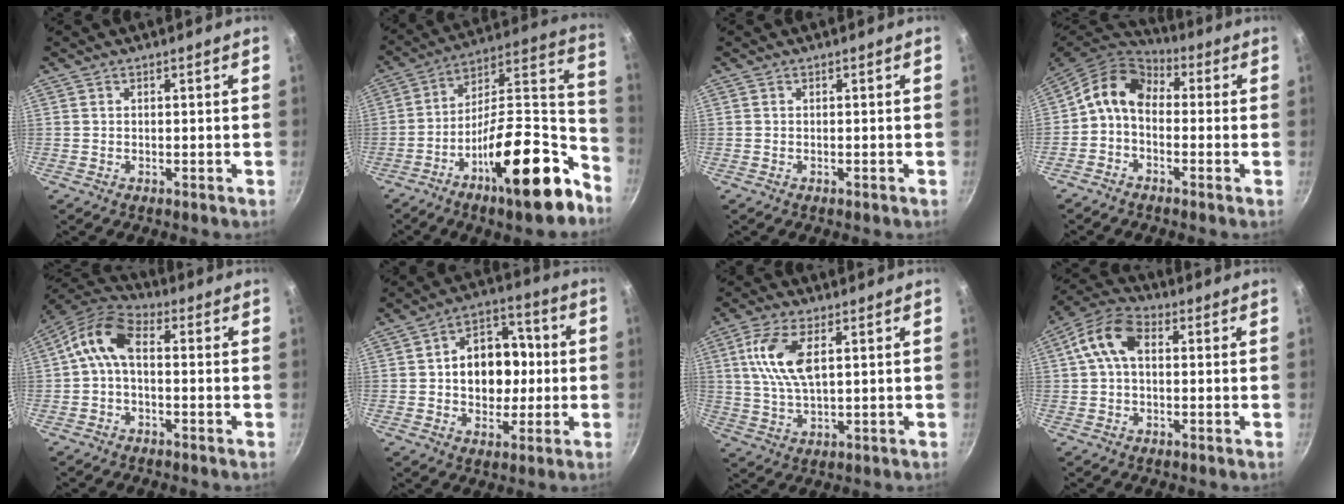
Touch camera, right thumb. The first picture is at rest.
{"total": 24.5, "force": [-13.8, 8.2, 18.4], "torque": [-0.220, 0.100, -0.230]}
{"total": 0.0}
{"total": 9.7, "force": [-0.5, 6.9, 6.9], "torque": [-0.125, 0.041, -0.034]}
{"total": 8.9, "force": [0.1, 5.2, 7.2], "torque": [-0.134, 0.033, -0.017]}
{"total": 14.1, "force": [0.2, 10.6, 9.4], "torque": [-0.094, 0.022, -0.005]}
{"total": 10.0, "force": [2.9, 4.5, 8.5], "torque": [-0.167, -0.001, 0.056]}
{"total": 9.7, "force": [1.8, 5.9, 7.4], "torque": [-0.139, 0.026, 0.015]}